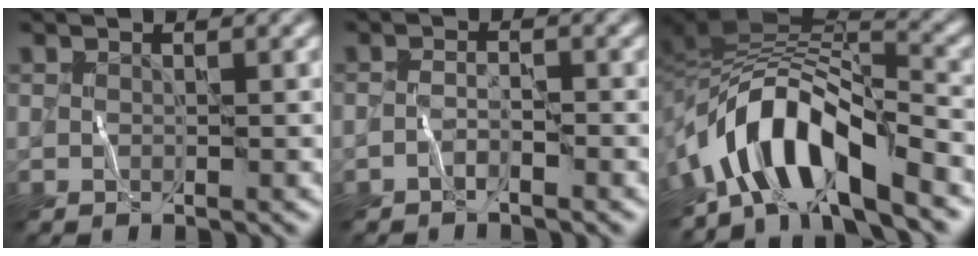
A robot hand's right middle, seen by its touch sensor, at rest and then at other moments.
{"total": 1.0, "force": [-0.9, 0.1, 0.5], "torque": [-0.011, 0.005, -0.021]}
{"total": 9.2, "force": [-5.5, 3.5, 6.4], "torque": [-0.095, 0.012, -0.108]}